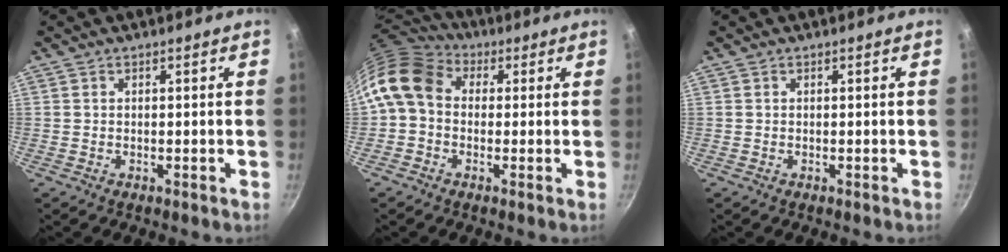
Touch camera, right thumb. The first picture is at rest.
{"total": 11.8, "force": [1.1, 9.2, 7.2], "torque": [-0.129, 0.027, -0.001]}
{"total": 0.0}